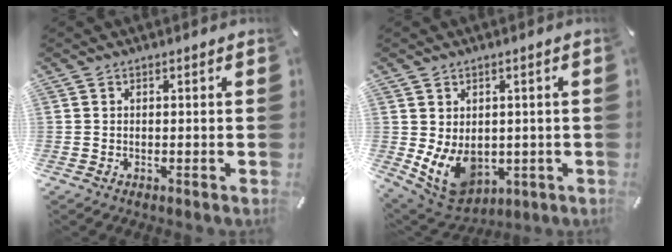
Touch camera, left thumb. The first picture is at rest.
{"total": 9.8, "force": [-1.3, 7.8, 5.8], "torque": [-0.107, -0.008, -0.016]}